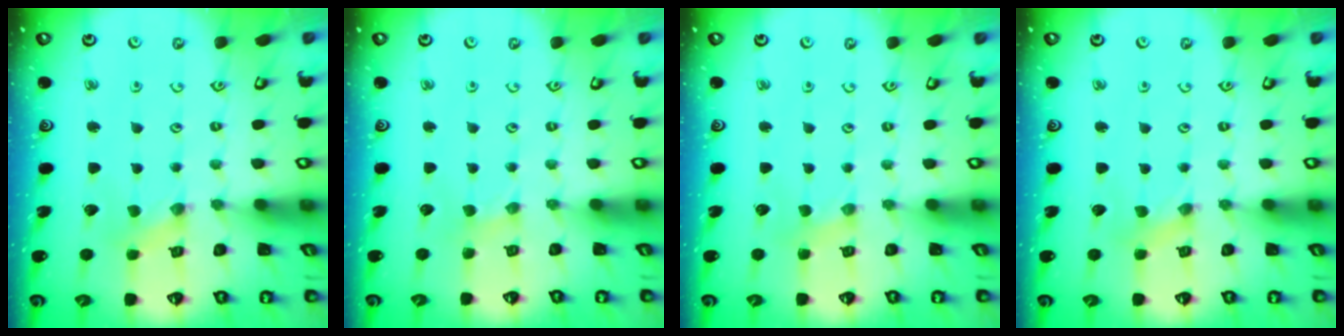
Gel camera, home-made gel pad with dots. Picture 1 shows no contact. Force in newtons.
{"total": 0.0}
{"total": 0.8, "press": 0.8, "slide": 0.2}
{"total": 0.0}